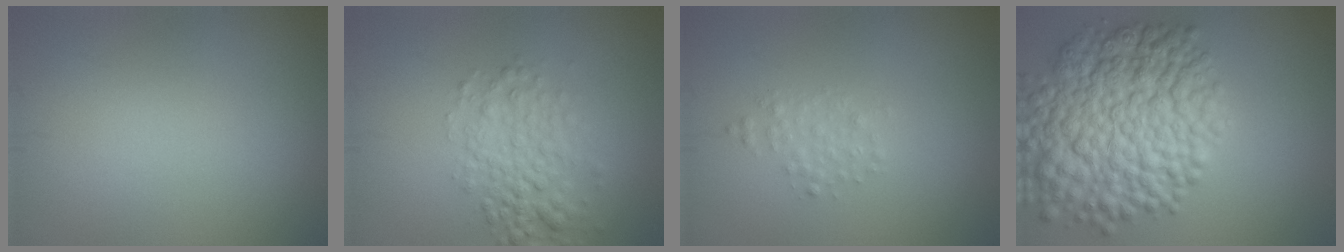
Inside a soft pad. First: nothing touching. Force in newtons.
{"total": 3.9, "press": 3.9, "slide": 0.1}
{"total": 1.4, "press": 1.4, "slide": 0.0}
{"total": 11.7, "press": 11.7, "slide": 0.3}